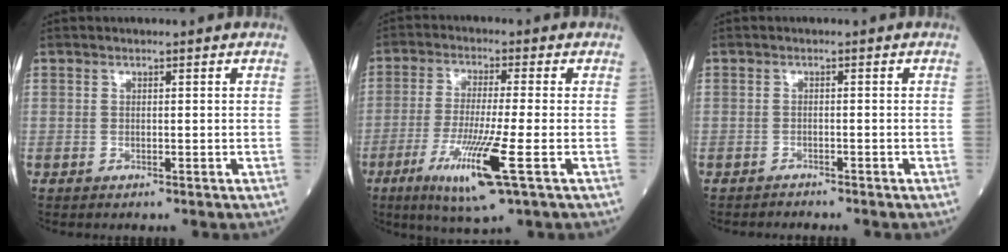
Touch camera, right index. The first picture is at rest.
{"total": 10.8, "force": [-4.2, -0.2, 9.9], "torque": [-0.195, -0.032, -0.077]}
{"total": 1.1, "force": [-1.1, 0.1, -0.2], "torque": [0.002, -0.003, -0.017]}